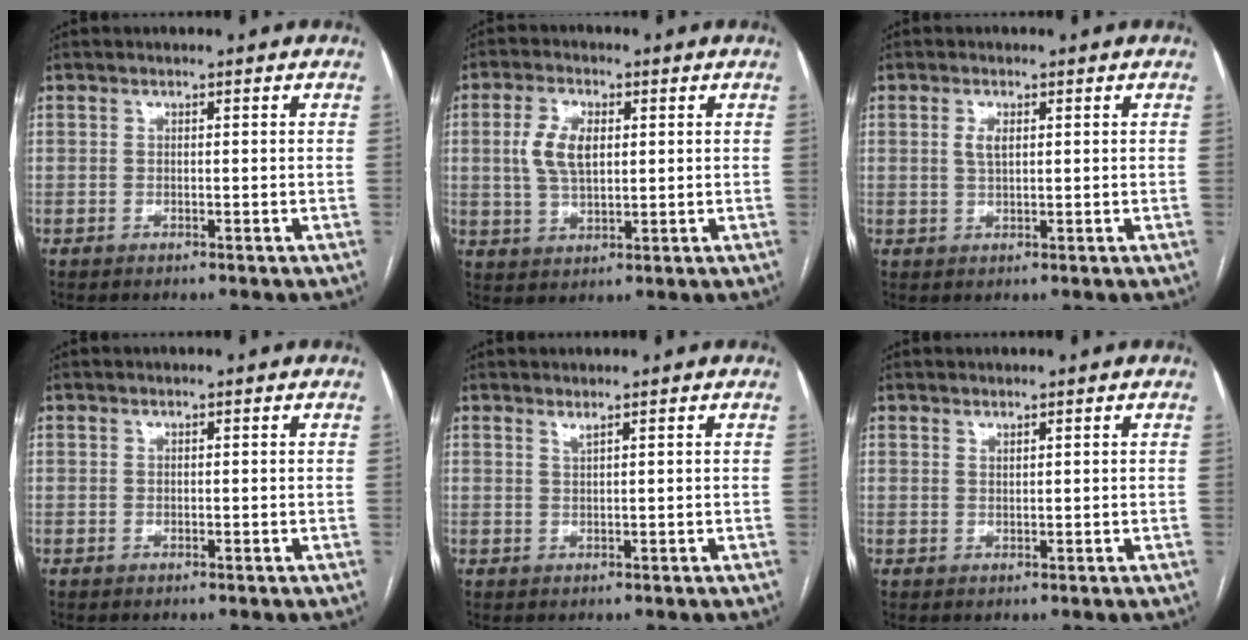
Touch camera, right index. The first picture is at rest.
{"total": 6.9, "force": [1.4, 3.6, 5.7], "torque": [-0.126, 0.010, 0.030]}
{"total": 2.4, "force": [0.7, 1.0, 2.0], "torque": [-0.042, 0.001, 0.015]}
{"total": 0.0}
{"total": 0.9, "force": [0.7, -0.2, 0.5], "torque": [-0.015, -0.007, 0.016]}
{"total": 0.7, "force": [0.6, 0.1, 0.2], "torque": [-0.005, -0.005, 0.012]}